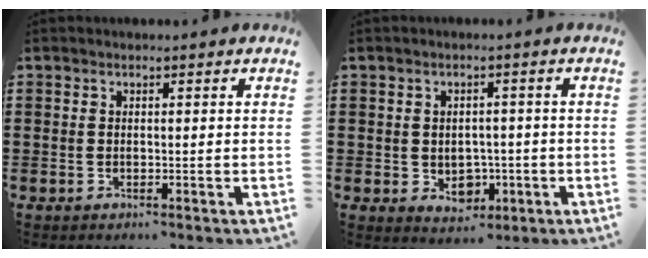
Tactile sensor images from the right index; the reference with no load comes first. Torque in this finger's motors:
{"motor_torque": [0.00, 0.09, 0.39, 0.03]}